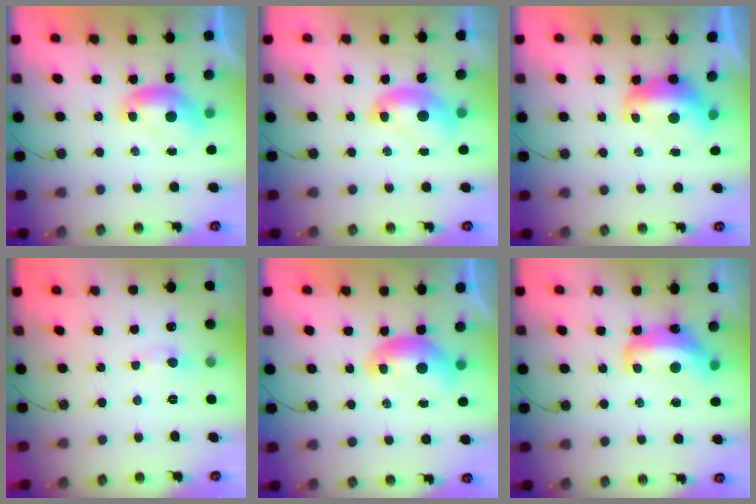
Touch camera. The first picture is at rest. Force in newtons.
{"total": 1.9, "press": 1.9, "slide": 0.1}
{"total": 2.4, "press": 2.2, "slide": 0.8}
{"total": 1.0, "press": 0.7, "slide": 0.7}
{"total": 1.2, "press": 1.1, "slide": 0.6}
{"total": 7.2, "press": 7.1, "slide": 1.2}